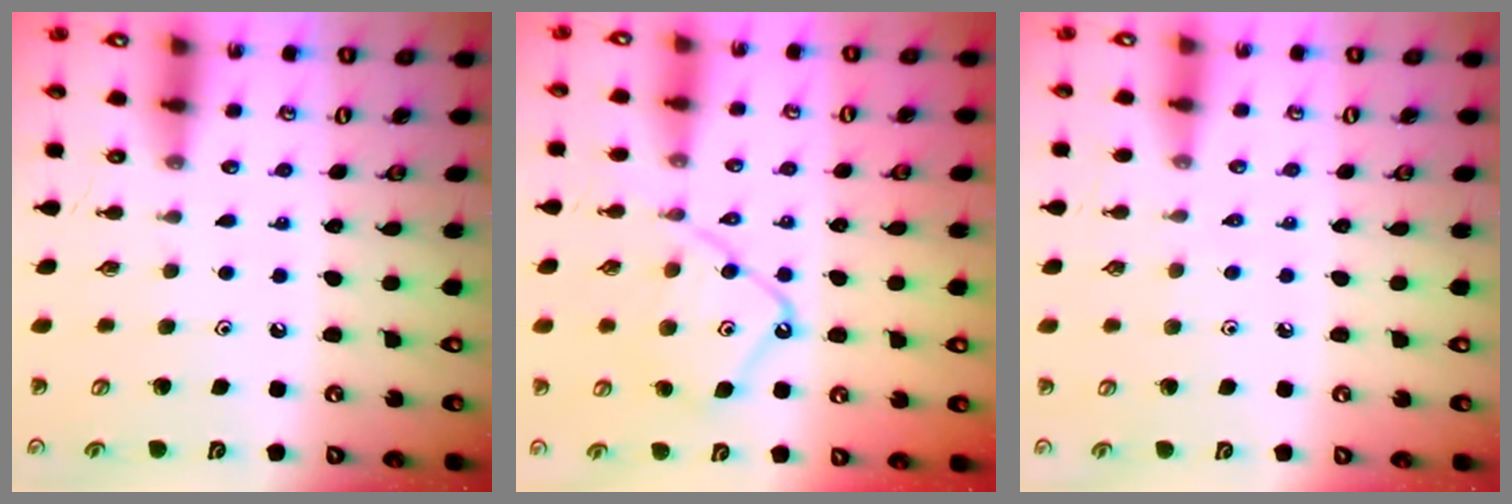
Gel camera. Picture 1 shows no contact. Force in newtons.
{"total": 12.9, "press": 12.8, "slide": 1.1}
{"total": 2.6, "press": 2.6, "slide": 0.5}